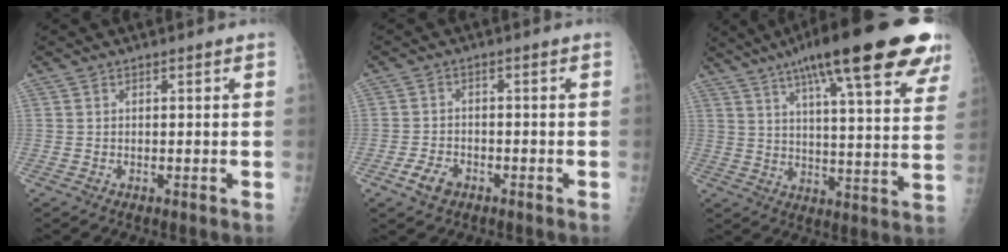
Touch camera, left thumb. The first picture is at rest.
{"total": 4.0, "force": [-2.3, 2.5, 2.1], "torque": [-0.037, 0.011, -0.039]}
{"total": 28.0, "force": [17.3, 5.9, 21.2], "torque": [-0.289, -0.022, 0.237]}